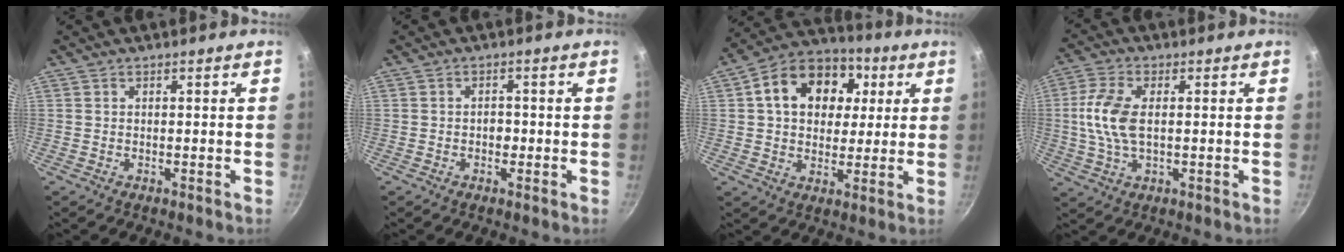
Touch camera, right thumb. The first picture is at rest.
{"total": 2.4, "force": [-0.6, 1.7, 1.5], "torque": [-0.013, 0.007, -0.010]}
{"total": 17.0, "force": [4.3, 12.7, 10.4], "torque": [-0.148, 0.021, 0.055]}
{"total": 9.1, "force": [0.5, 4.8, 7.7], "torque": [-0.162, 0.009, 0.003]}